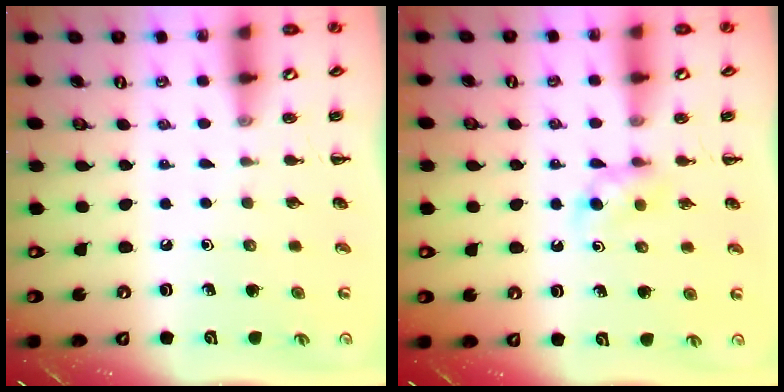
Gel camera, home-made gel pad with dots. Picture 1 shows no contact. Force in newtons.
{"total": 5.3, "press": 4.9, "slide": 2.1}